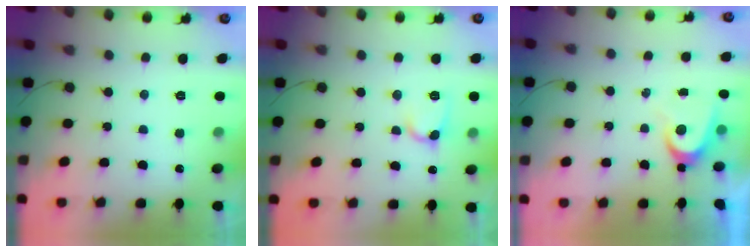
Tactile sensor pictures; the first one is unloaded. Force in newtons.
{"total": 5.3, "press": 5.2, "slide": 0.6}
{"total": 4.8, "press": 4.8, "slide": 0.4}